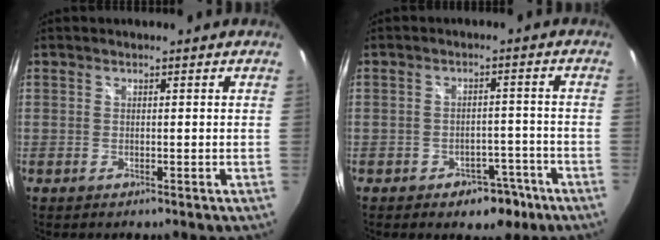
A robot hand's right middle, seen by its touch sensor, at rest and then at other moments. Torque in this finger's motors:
{"motor_torque": [0.89, -0.77, 0.41, 0.11]}